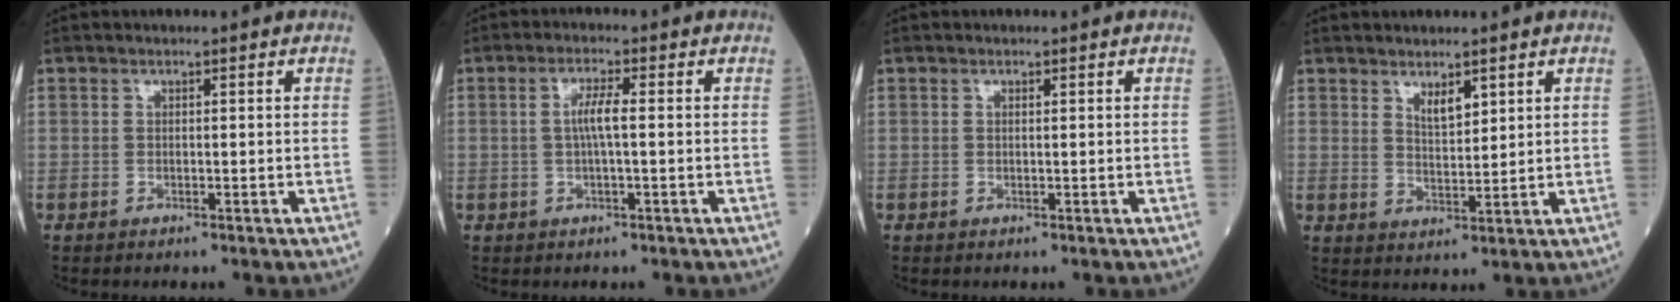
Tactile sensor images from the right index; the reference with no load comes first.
{"total": 3.3, "force": [0.1, 0.2, 3.3], "torque": [-0.065, 0.004, 0.001]}
{"total": 0.0}
{"total": 2.0, "force": [1.4, 0.6, 1.3], "torque": [-0.025, -0.003, 0.030]}